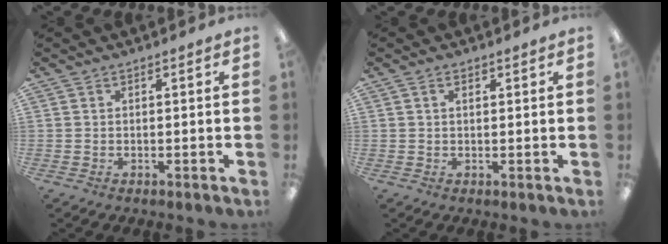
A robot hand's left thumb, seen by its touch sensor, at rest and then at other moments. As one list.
[{"total": 1.7, "force": [0.8, 0.8, 1.2], "torque": [-0.017, 0.000, 0.012]}]